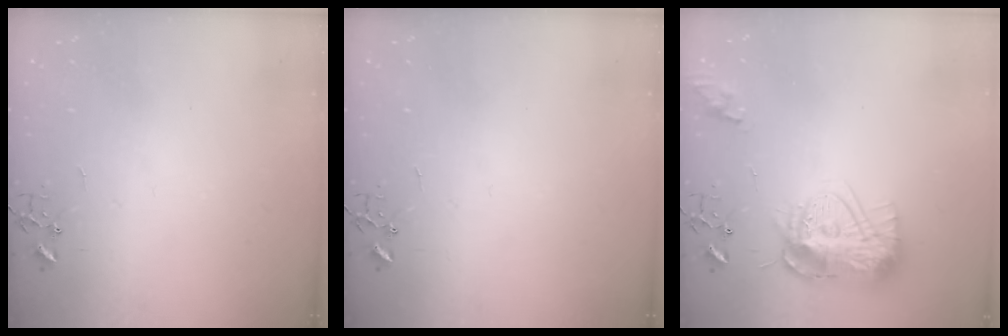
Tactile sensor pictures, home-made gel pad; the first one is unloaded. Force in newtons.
{"total": 0.0}
{"total": 15.8, "press": 15.7, "slide": 1.4}